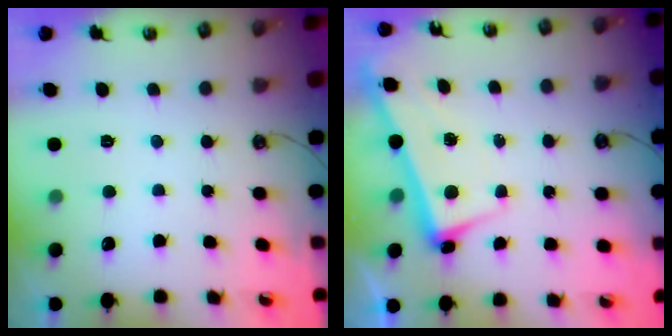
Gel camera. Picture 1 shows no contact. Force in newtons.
{"total": 2.5, "press": 2.4, "slide": 0.7}